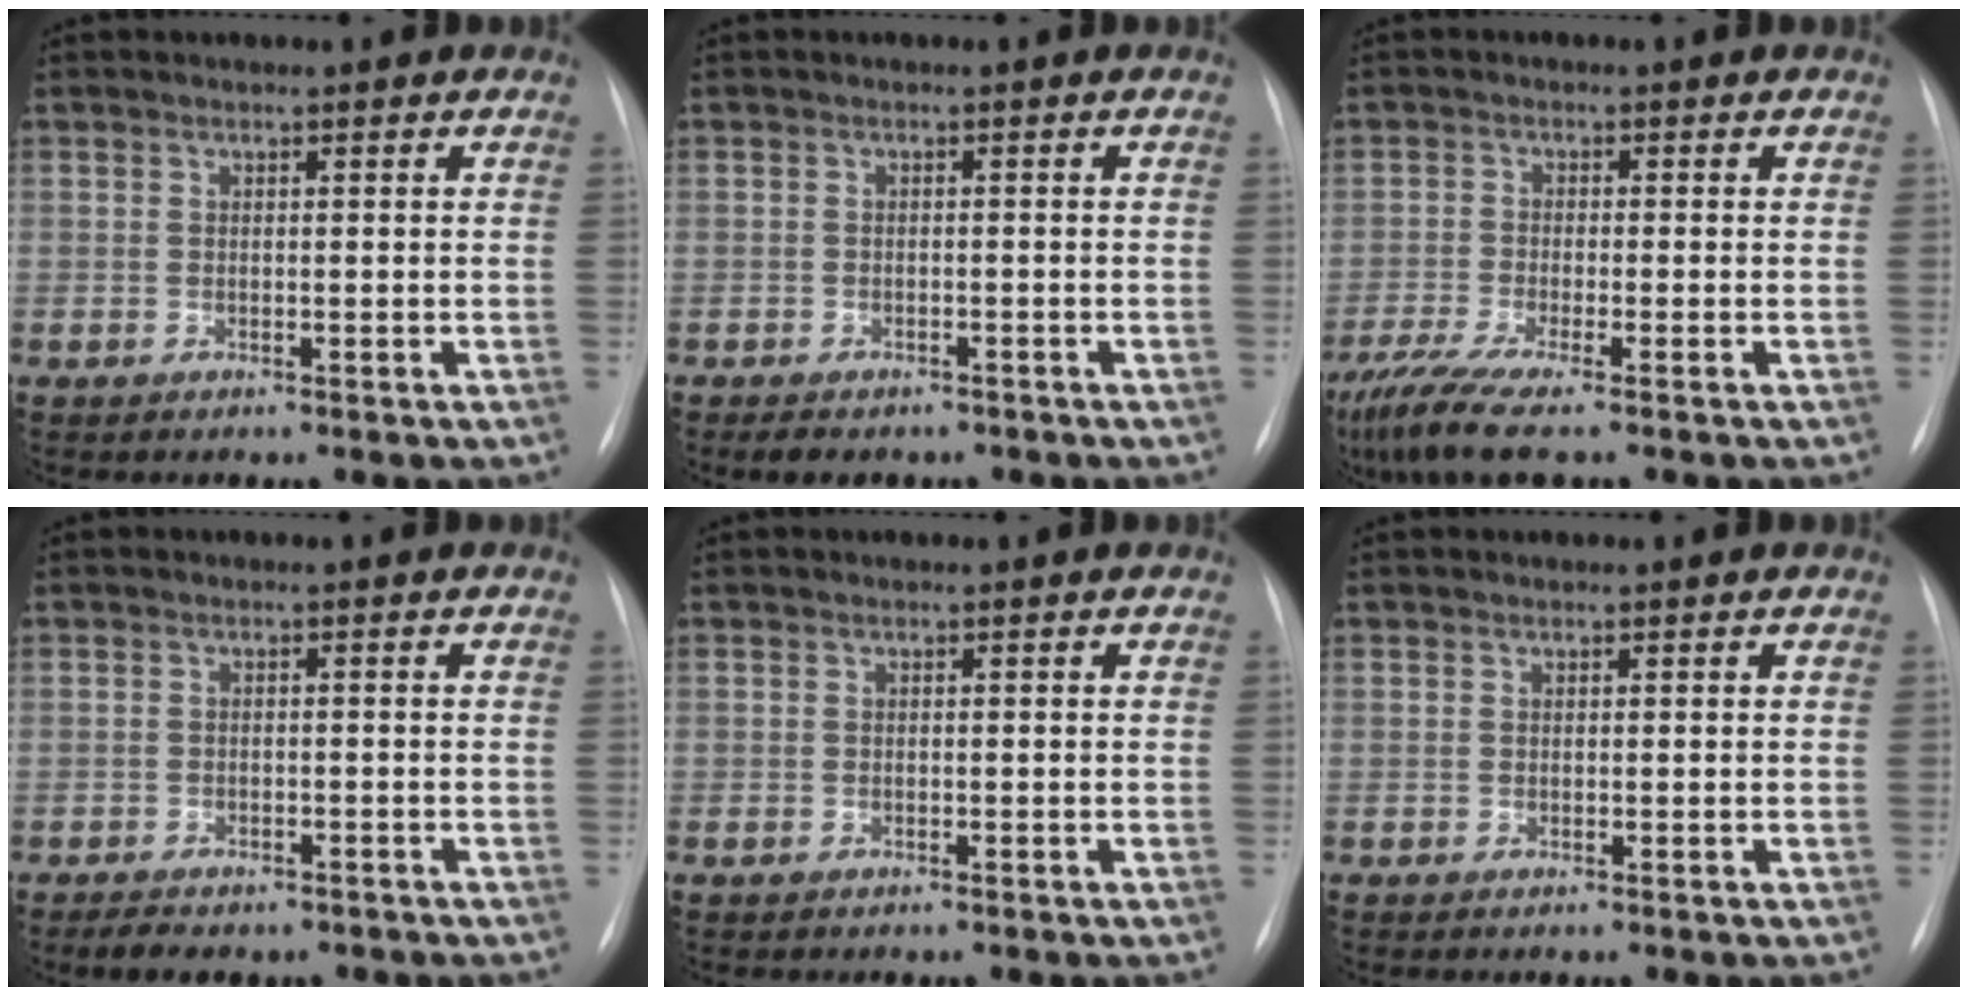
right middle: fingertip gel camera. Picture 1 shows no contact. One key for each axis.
{"total": 4.9, "fx": -3.9, "fy": 2.4, "fz": 1.8, "tx": -0.027, "ty": -0.001, "tz": -0.043}
{"total": 8.8, "fx": -6.6, "fy": 0.9, "fz": 5.7, "tx": -0.114, "ty": -0.023, "tz": -0.118}
{"total": 6.6, "fx": -5.2, "fy": 3.0, "fz": 2.7, "tx": -0.041, "ty": 0.001, "tz": -0.063}
{"total": 0.6, "fx": -0.4, "fy": 0.4, "fz": 0.2, "tx": 0.000, "ty": 0.001, "tz": -0.004}
{"total": 0.0}